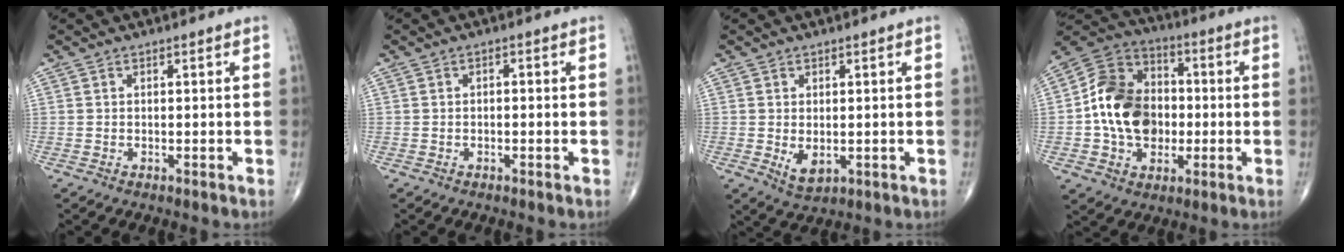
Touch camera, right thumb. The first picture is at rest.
{"total": 0.6, "force": [-0.1, 0.4, 0.5], "torque": [-0.007, 0.002, -0.004]}
{"total": 3.7, "force": [-0.4, 2.2, 2.9], "torque": [-0.040, -0.009, 0.005]}
{"total": 16.4, "force": [-1.1, 12.5, 10.6], "torque": [-0.156, 0.030, -0.023]}